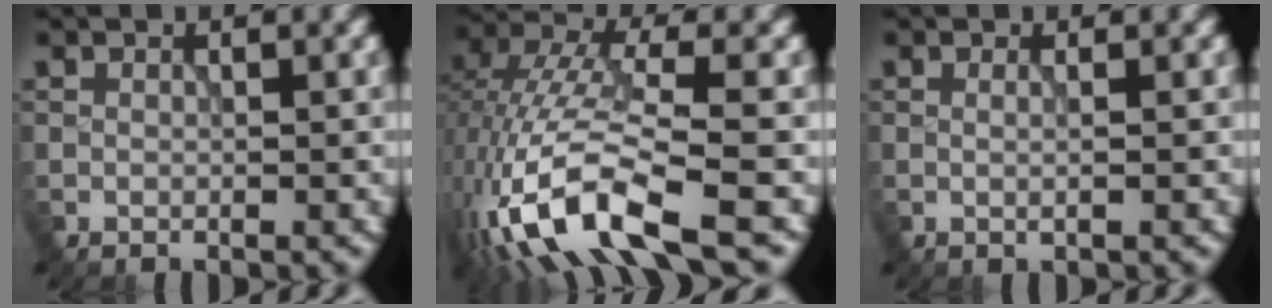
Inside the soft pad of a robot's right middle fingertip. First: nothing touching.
{"total": 11.9, "force": [-5.3, 3.9, 9.9], "torque": [-0.201, 0.001, -0.100]}
{"total": 1.3, "force": [0.3, 0.6, 1.2], "torque": [-0.001, -0.001, -0.007]}